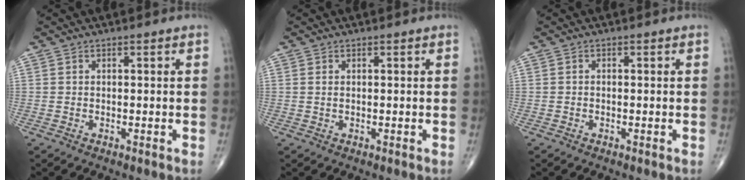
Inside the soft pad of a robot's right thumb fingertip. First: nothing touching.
{"total": 0.5, "force": [0.2, 0.2, 0.4], "torque": [-0.013, 0.002, 0.005]}
{"total": 0.0}